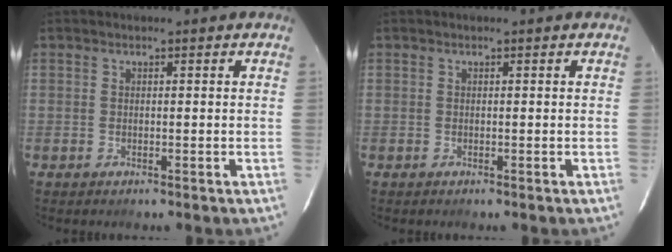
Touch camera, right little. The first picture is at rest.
{"total": 0.0}